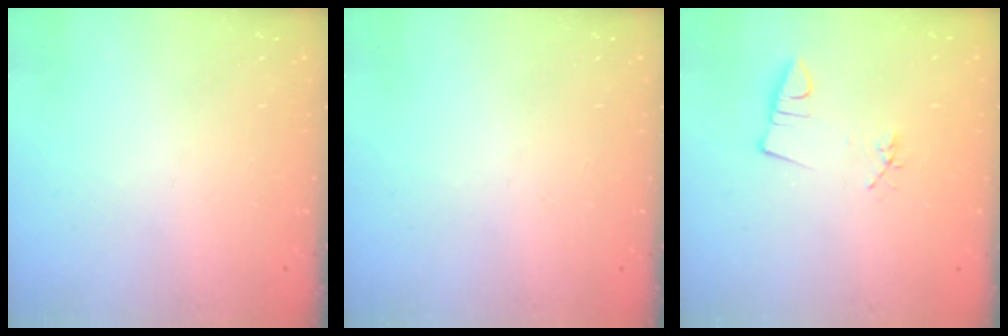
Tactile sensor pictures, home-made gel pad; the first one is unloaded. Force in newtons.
{"total": 0.0}
{"total": 2.6, "press": 1.1, "slide": 2.4}